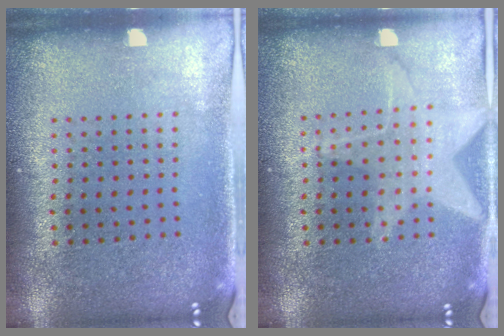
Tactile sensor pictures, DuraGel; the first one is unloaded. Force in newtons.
{"total": 1.4, "press": 1.3, "slide": 0.4}